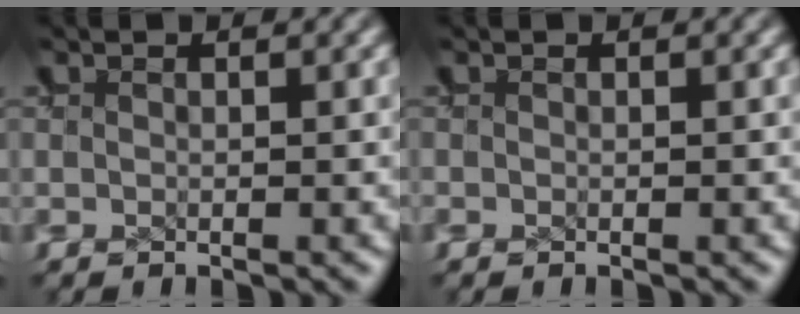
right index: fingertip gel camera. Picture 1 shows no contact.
{"total": 0.0}